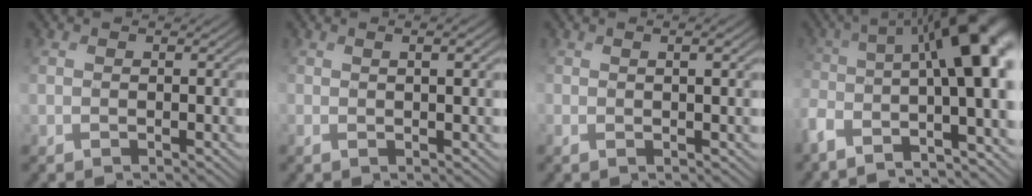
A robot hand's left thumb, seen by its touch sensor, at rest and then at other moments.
{"total": 3.4, "force": [0.6, 0.7, 3.3], "torque": [-0.051, 0.012, 0.006]}
{"total": 3.0, "force": [0.5, 0.6, 2.9], "torque": [-0.046, 0.008, 0.006]}
{"total": 13.7, "force": [-3.9, 4.5, 12.3], "torque": [-0.223, -0.011, -0.067]}